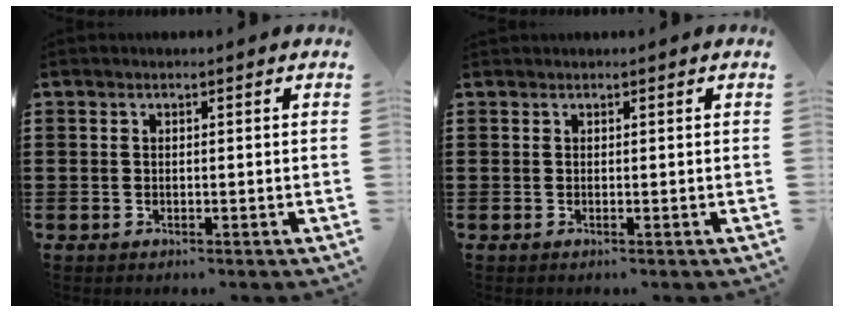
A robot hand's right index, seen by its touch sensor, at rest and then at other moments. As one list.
[{"total": 0.0}]